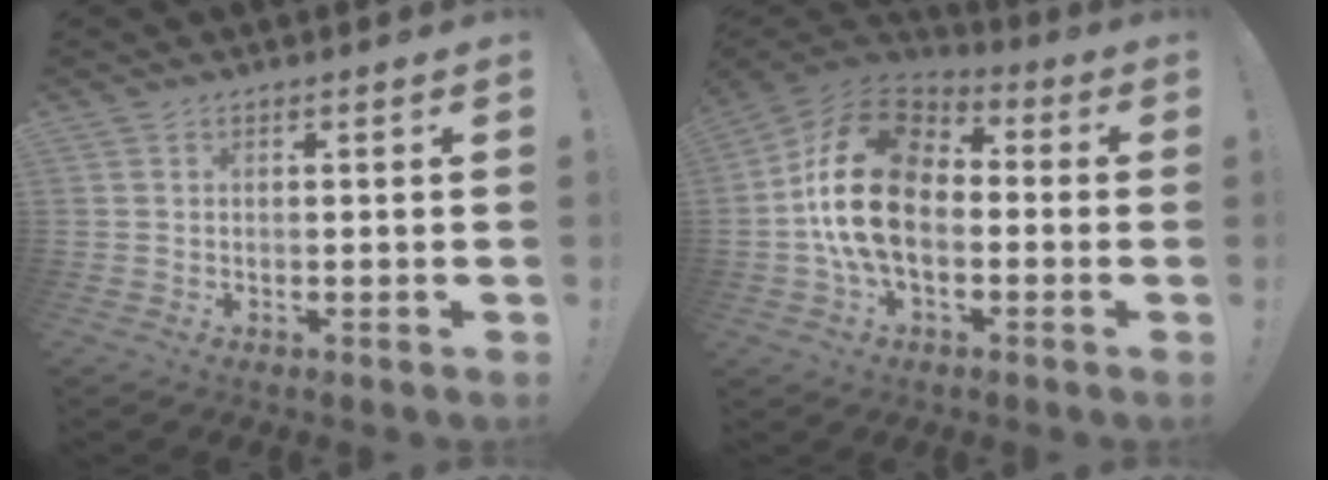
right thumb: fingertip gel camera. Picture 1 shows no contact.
{"total": 20.5, "force": [-0.8, 13.1, 15.7], "torque": [-0.297, 0.035, -0.007]}